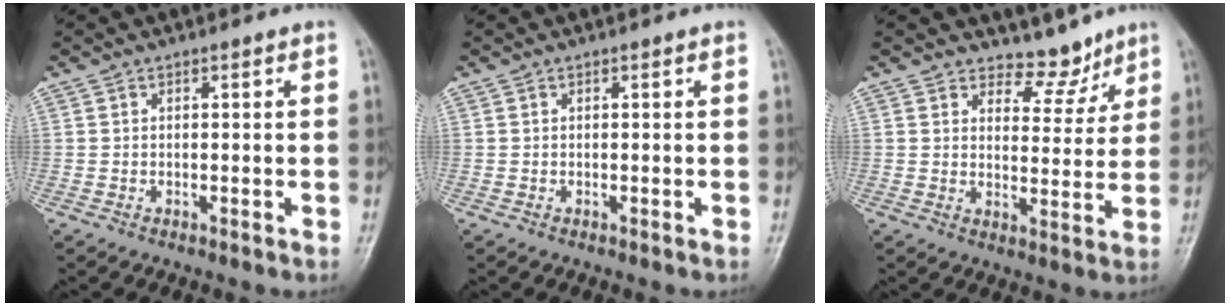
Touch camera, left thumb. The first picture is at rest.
{"total": 0.0}
{"total": 5.9, "force": [5.1, 2.9, 0.5], "torque": [0.022, -0.046, 0.082]}